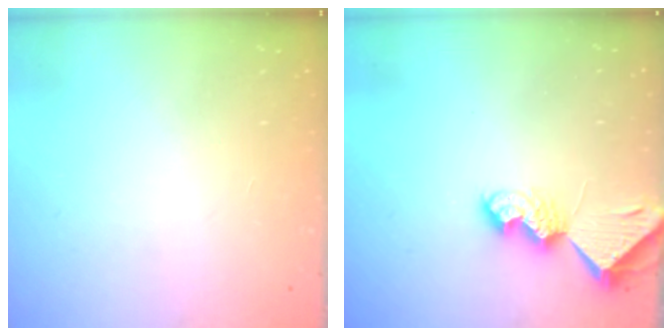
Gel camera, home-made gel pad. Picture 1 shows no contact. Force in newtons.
{"total": 7.3, "press": 7.2, "slide": 1.0}